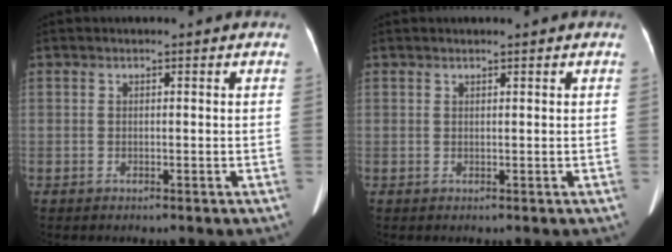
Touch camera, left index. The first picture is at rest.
{"total": 0.5, "force": [0.4, -0.1, 0.3], "torque": [-0.008, 0.004, 0.013]}